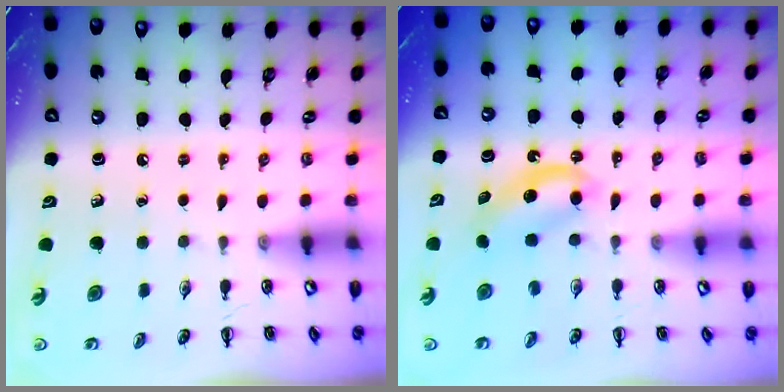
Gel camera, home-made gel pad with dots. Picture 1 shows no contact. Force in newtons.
{"total": 5.4, "press": 5.3, "slide": 0.7}